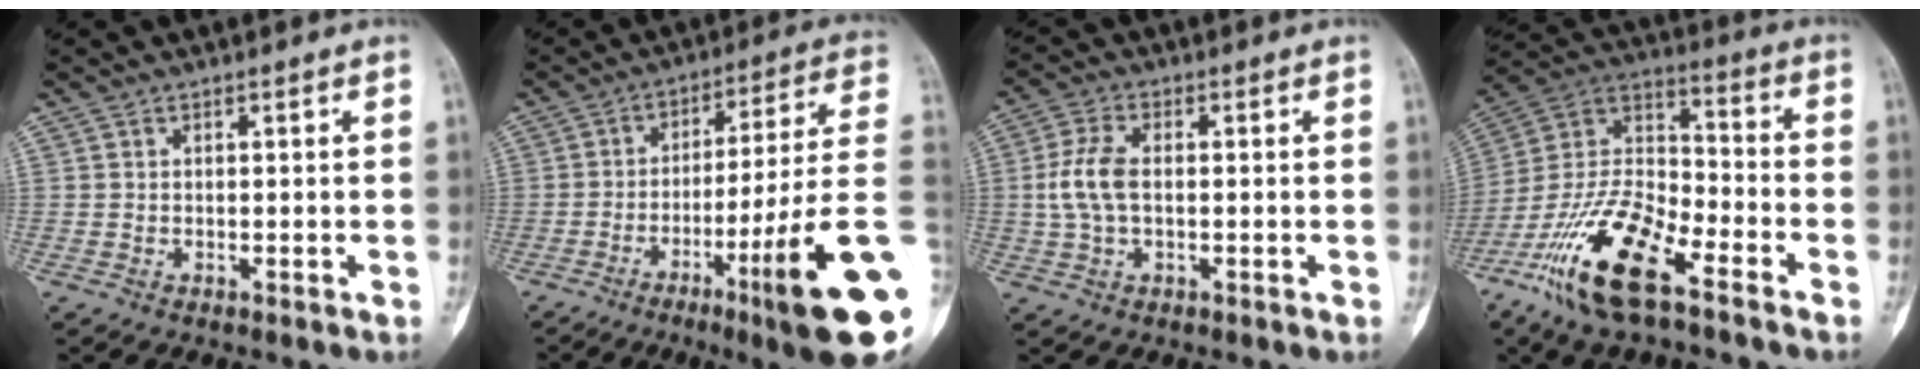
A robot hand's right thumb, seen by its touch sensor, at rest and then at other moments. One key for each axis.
{"total": 21.4, "fx": -7.5, "fy": 0.9, "fz": 20.1, "tx": -0.251, "ty": 0.020, "tz": -0.115}
{"total": 6.9, "fx": 0.0, "fy": 3.8, "fz": 5.8, "tx": -0.134, "ty": 0.013, "tz": -0.003}
{"total": 18.6, "fx": -10.9, "fy": 6.7, "fz": 13.4, "tx": -0.259, "ty": 0.059, "tz": -0.211}